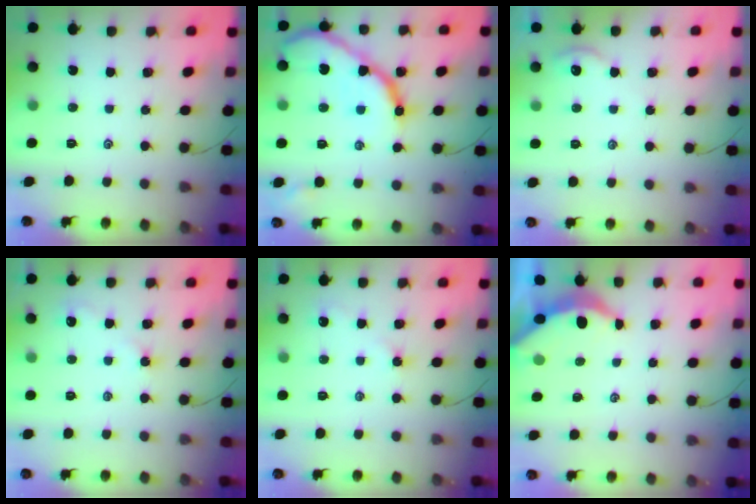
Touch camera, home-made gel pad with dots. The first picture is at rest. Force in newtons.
{"total": 16.7, "press": 16.6, "slide": 1.6}
{"total": 2.2, "press": 2.2, "slide": 0.2}
{"total": 3.1, "press": 3.1, "slide": 0.6}
{"total": 2.3, "press": 2.3, "slide": 0.5}
{"total": 3.8, "press": 3.8, "slide": 0.4}